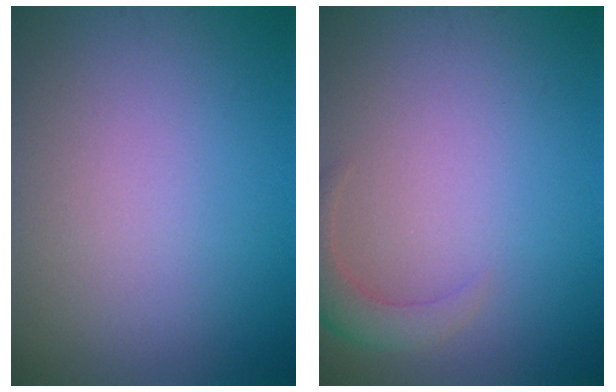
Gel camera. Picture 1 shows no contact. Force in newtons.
{"total": 2.5, "press": 2.5, "slide": 0.3}